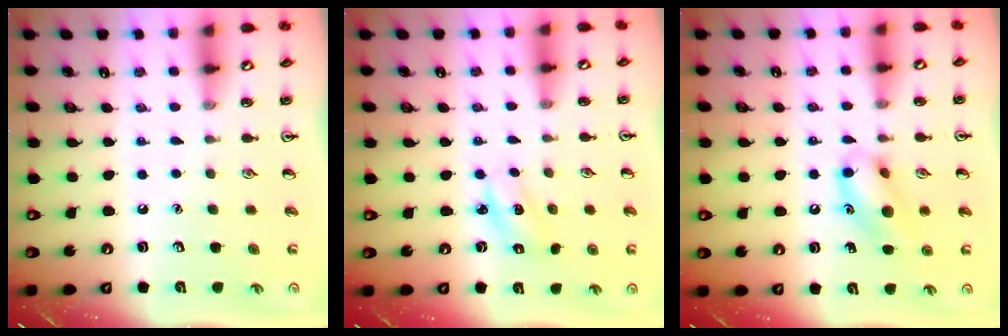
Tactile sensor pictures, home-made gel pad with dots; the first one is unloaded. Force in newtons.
{"total": 2.2, "press": 2.1, "slide": 0.5}
{"total": 11.1, "press": 10.9, "slide": 1.9}